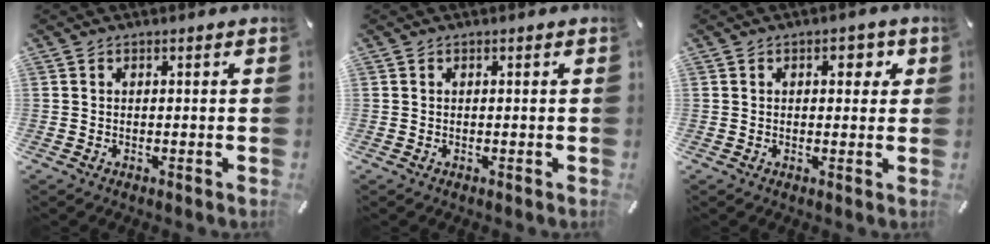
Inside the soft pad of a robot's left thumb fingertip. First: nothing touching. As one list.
[{"total": 0.0}, {"total": 3.4, "force": [1.1, 2.0, 2.5], "torque": [-0.021, -0.005, 0.009]}]